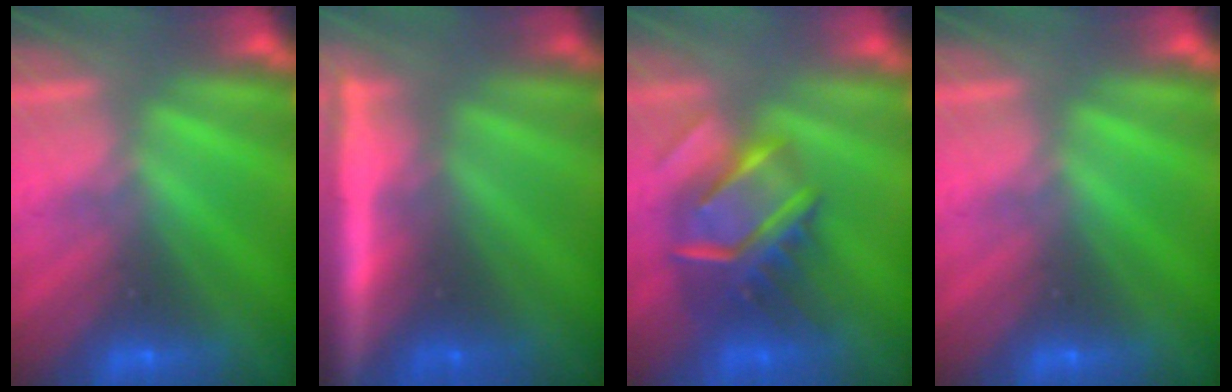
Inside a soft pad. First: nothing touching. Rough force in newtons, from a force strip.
{"total": 6.8}
{"total": 7.4}
{"total": 0.0}